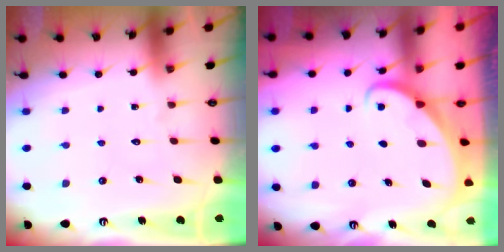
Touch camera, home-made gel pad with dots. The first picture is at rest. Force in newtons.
{"total": 1.9, "press": 1.8, "slide": 0.2}